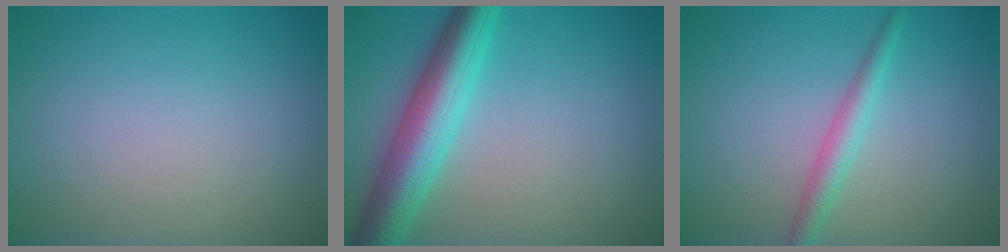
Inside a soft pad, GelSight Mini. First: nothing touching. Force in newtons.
{"total": 6.8, "press": 6.8, "slide": 0.1}
{"total": 2.2, "press": 2.2, "slide": 0.1}